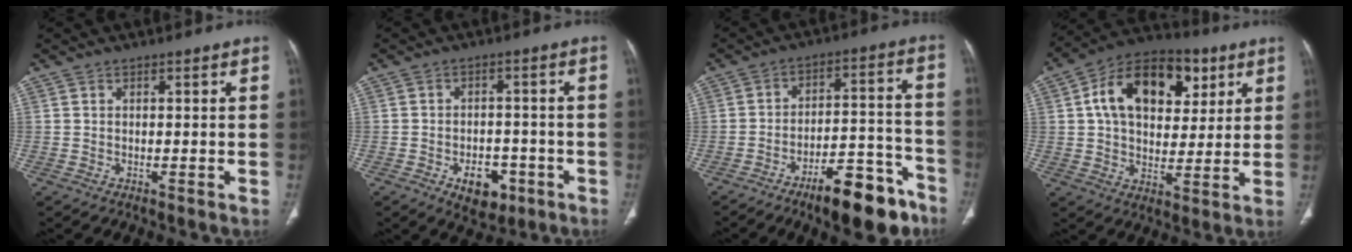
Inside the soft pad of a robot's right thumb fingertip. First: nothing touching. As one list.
[{"total": 9.5, "force": [-4.8, 6.0, 5.6], "torque": [-0.047, 0.030, -0.064]}, {"total": 19.1, "force": [-13.0, 6.3, 12.4], "torque": [-0.128, 0.105, -0.199]}, {"total": 19.0, "force": [6.2, 12.2, 13.1], "torque": [-0.177, 0.005, 0.093]}]